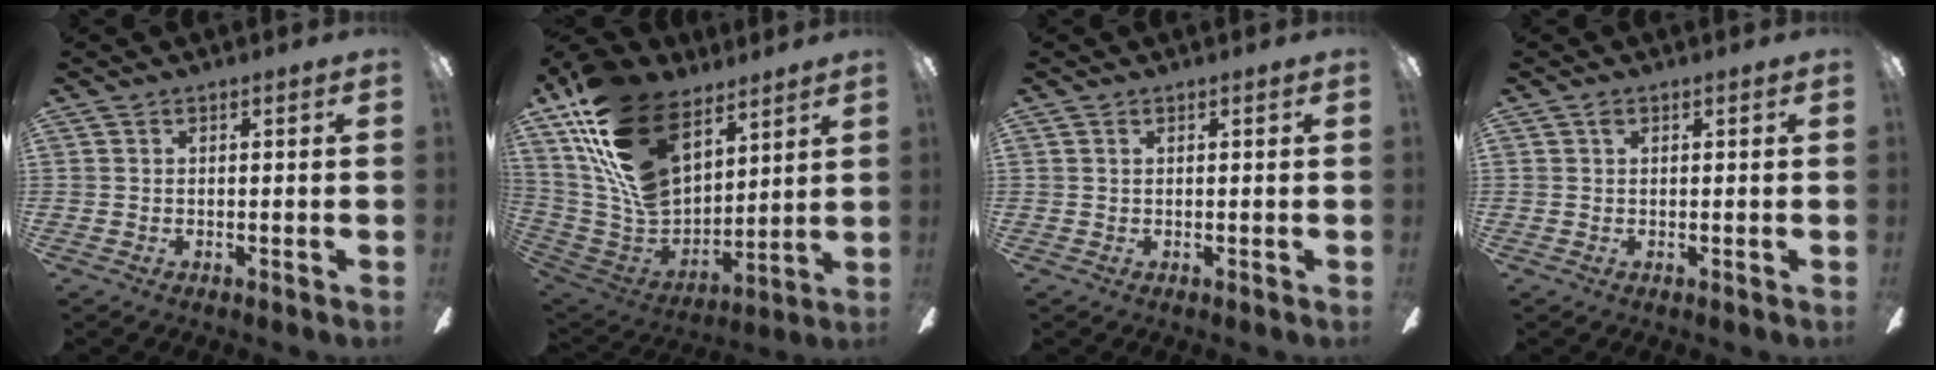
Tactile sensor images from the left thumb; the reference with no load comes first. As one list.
[{"total": 23.7, "force": [13.6, 13.2, 14.2], "torque": [-0.293, -0.066, 0.250]}, {"total": 0.5, "force": [0.3, 0.3, 0.3], "torque": [-0.007, 0.003, 0.006]}, {"total": 0.9, "force": [0.6, 0.6, 0.5], "torque": [-0.012, 0.003, 0.010]}]